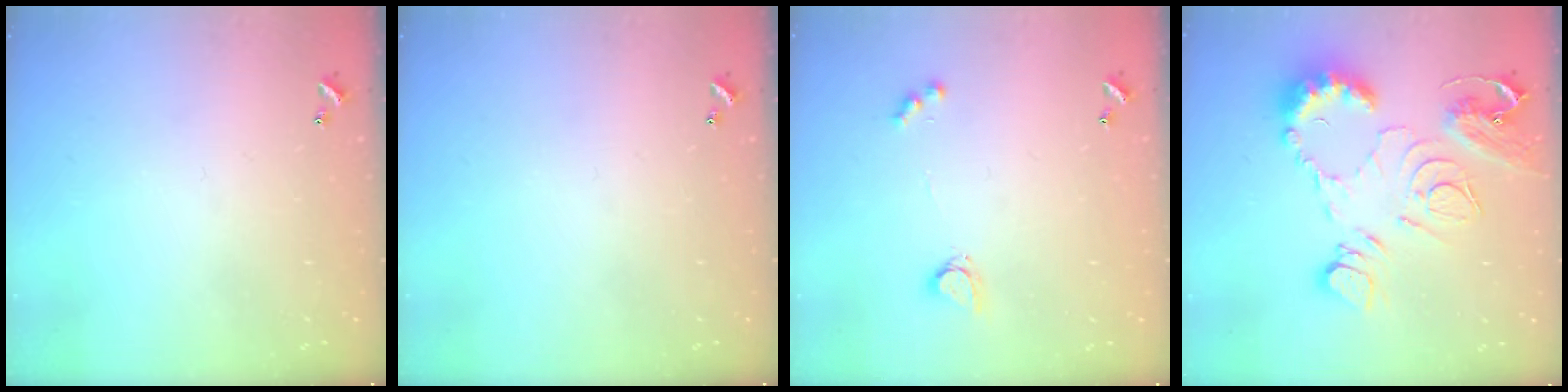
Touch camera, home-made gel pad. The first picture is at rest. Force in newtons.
{"total": 0.0}
{"total": 3.3, "press": 3.3, "slide": 0.4}
{"total": 16.1, "press": 16.0, "slide": 1.5}